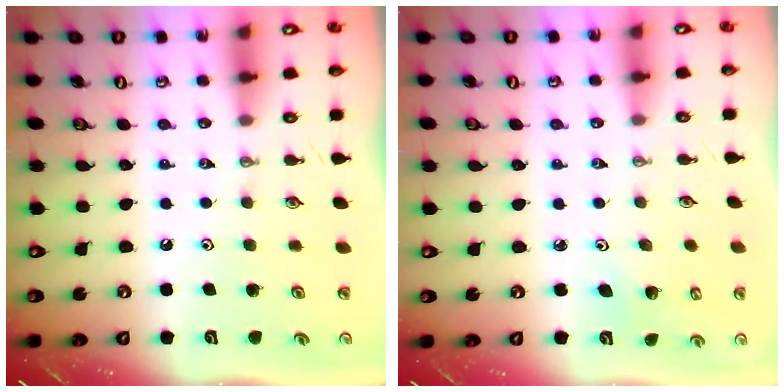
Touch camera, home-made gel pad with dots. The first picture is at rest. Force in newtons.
{"total": 2.7, "press": 2.7, "slide": 0.4}